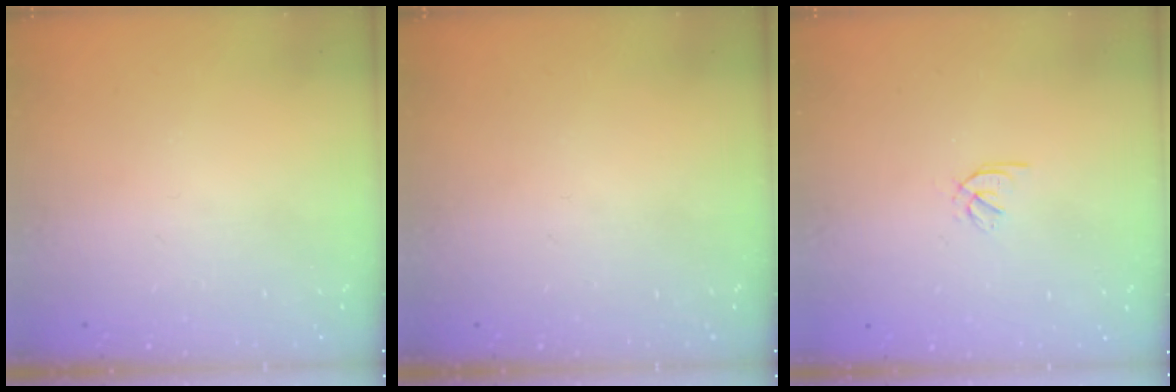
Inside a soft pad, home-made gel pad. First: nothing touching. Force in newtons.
{"total": 0.0}
{"total": 1.7, "press": 1.6, "slide": 0.6}